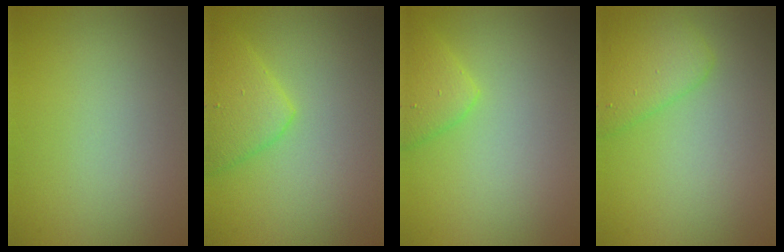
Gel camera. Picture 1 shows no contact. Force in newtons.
{"total": 3.3, "press": 3.3, "slide": 0.2}
{"total": 2.5, "press": 2.4, "slide": 0.3}
{"total": 3.3, "press": 3.3, "slide": 0.1}